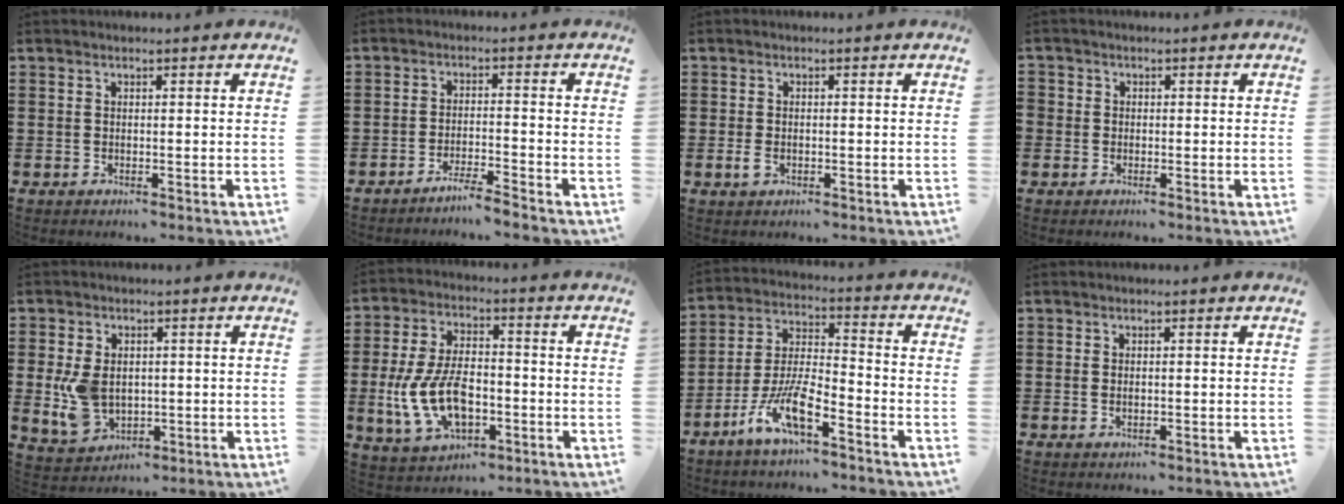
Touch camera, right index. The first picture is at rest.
{"total": 3.2, "force": [-3.1, -0.5, 0.9], "torque": [-0.017, -0.001, -0.061]}
{"total": 1.6, "force": [-0.6, 1.1, 1.0], "torque": [-0.028, -0.002, -0.013]}
{"total": 1.1, "force": [-0.3, 1.1, 0.1], "torque": [-0.005, 0.004, -0.007]}
{"total": 7.1, "force": [0.0, 5.1, 5.0], "torque": [-0.126, 0.004, -0.001]}
{"total": 11.0, "force": [-2.7, 6.0, 8.8], "torque": [-0.202, -0.001, -0.050]}
{"total": 9.0, "force": [-6.1, 2.4, 6.2], "torque": [-0.148, -0.003, -0.122]}
{"total": 0.9, "force": [0.1, 0.4, 0.8], "torque": [-0.017, 0.001, 0.002]}